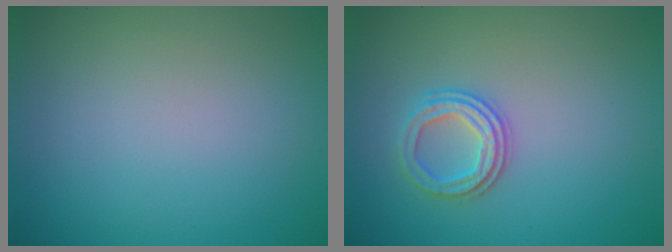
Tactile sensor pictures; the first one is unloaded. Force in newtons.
{"total": 2.5, "press": 2.4, "slide": 0.9}